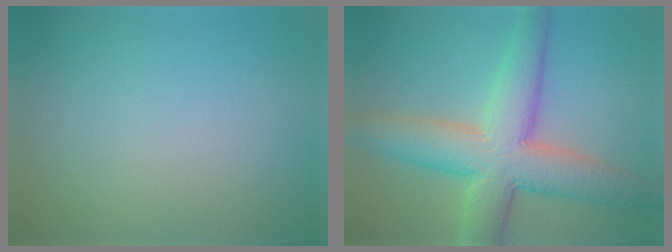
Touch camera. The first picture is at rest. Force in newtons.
{"total": 9.4, "press": 9.4, "slide": 0.6}